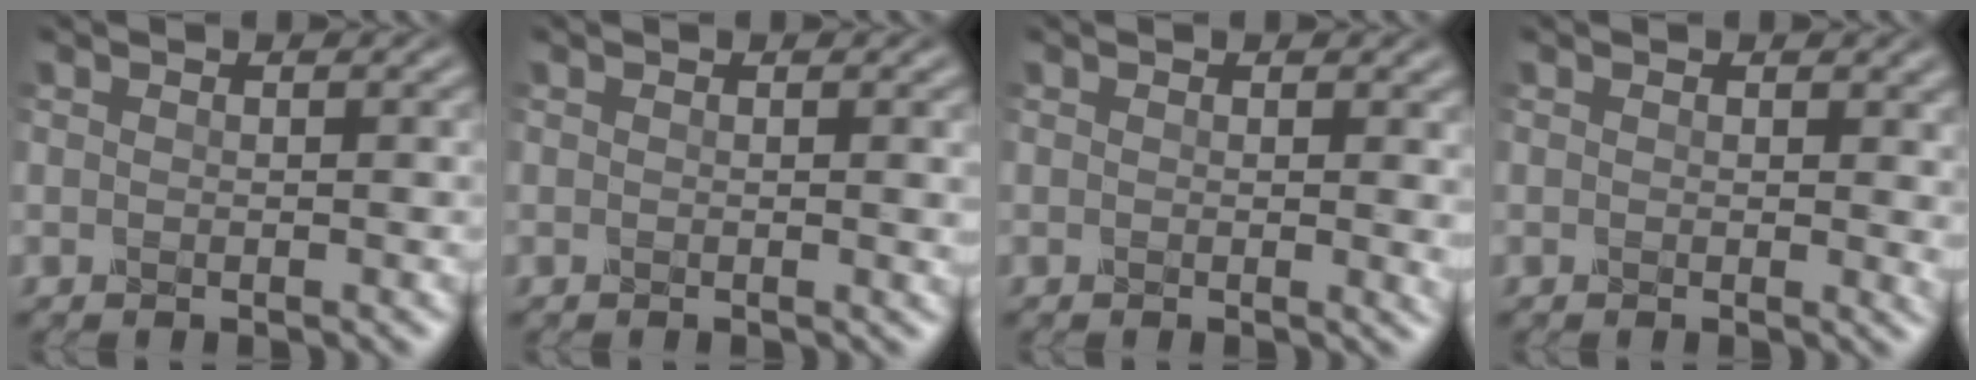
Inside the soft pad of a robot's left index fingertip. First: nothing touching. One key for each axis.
{"total": 1.1, "fx": -0.1, "fy": 0.4, "fz": 1.1, "tx": -0.015, "ty": -0.002, "tz": -0.002}
{"total": 2.3, "fx": 0.0, "fy": 1.3, "fz": 1.9, "tx": -0.021, "ty": -0.002, "tz": -0.001}
{"total": 2.7, "fx": 0.1, "fy": 1.7, "fz": 2.1, "tx": -0.019, "ty": 0.001, "tz": -0.001}